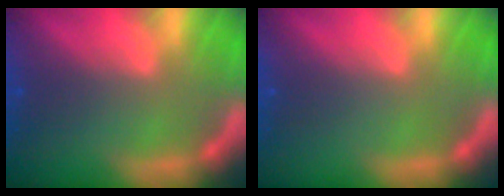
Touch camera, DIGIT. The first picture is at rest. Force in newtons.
{"total": 0.0}